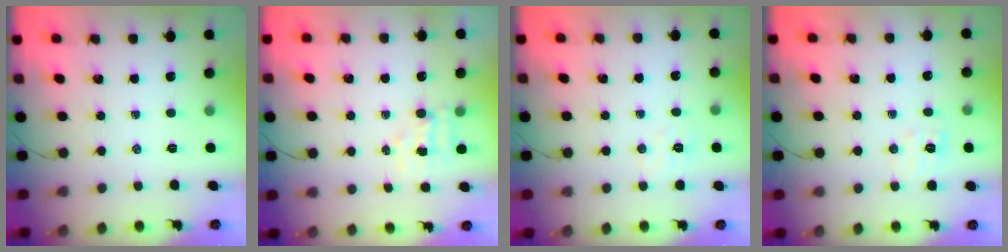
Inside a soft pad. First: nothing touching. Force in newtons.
{"total": 3.8, "press": 3.7, "slide": 0.9}
{"total": 4.6, "press": 4.4, "slide": 1.0}
{"total": 5.4, "press": 5.3, "slide": 1.1}